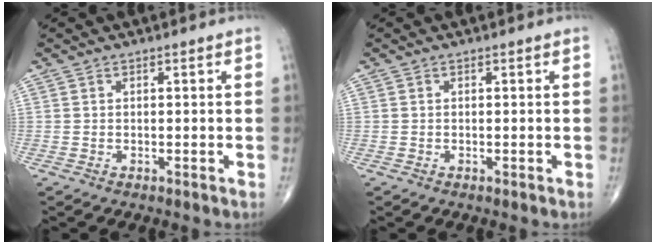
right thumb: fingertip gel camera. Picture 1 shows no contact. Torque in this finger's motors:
{"motor_torque": [-0.03, 0.23, -0.09, -0.02, 0.01]}